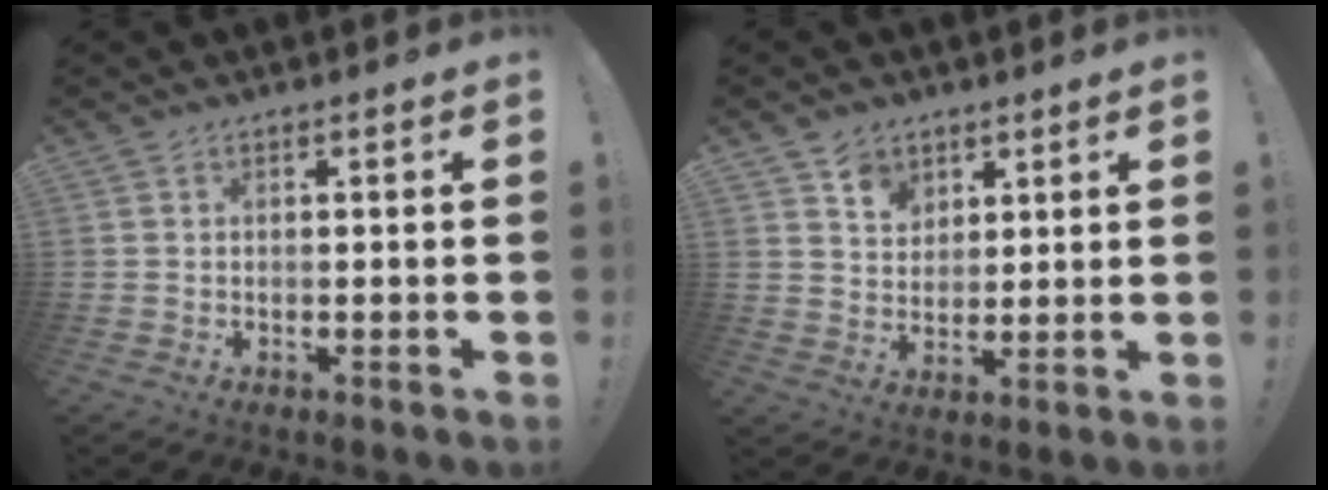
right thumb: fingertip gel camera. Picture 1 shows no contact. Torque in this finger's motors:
{"motor_torque": [1.19, 0.87, 0.07, -0.21, 0.00]}